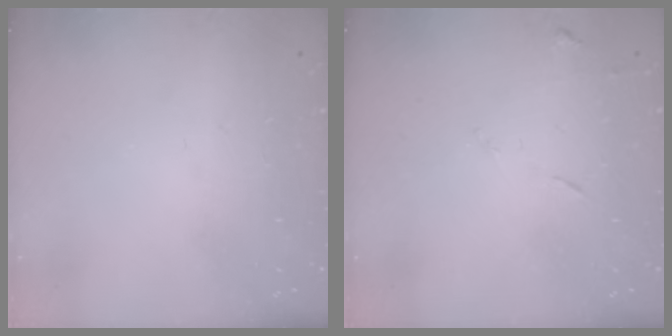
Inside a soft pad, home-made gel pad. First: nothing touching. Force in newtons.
{"total": 5.3, "press": 5.2, "slide": 0.7}